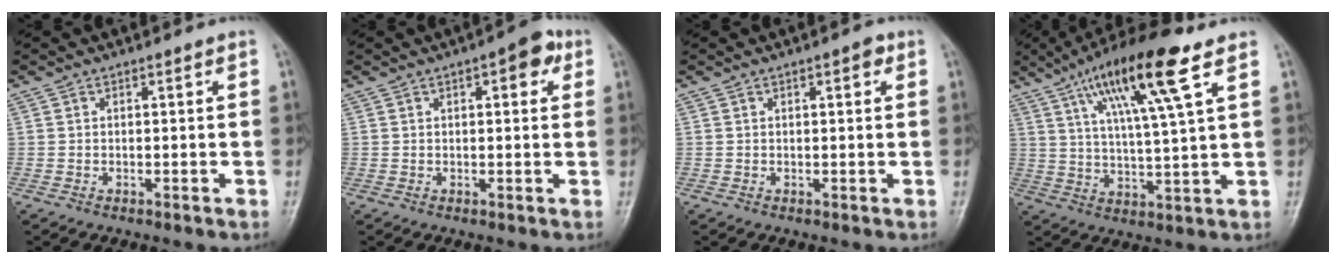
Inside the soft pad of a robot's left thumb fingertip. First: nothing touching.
{"total": 5.2, "force": [2.2, 2.1, 4.3], "torque": [-0.038, 0.001, 0.018]}
{"total": 2.0, "force": [0.9, 0.7, 1.6], "torque": [-0.020, 0.000, 0.009]}
{"total": 16.4, "force": [8.1, 2.3, 14.1], "torque": [-0.246, -0.017, 0.139]}